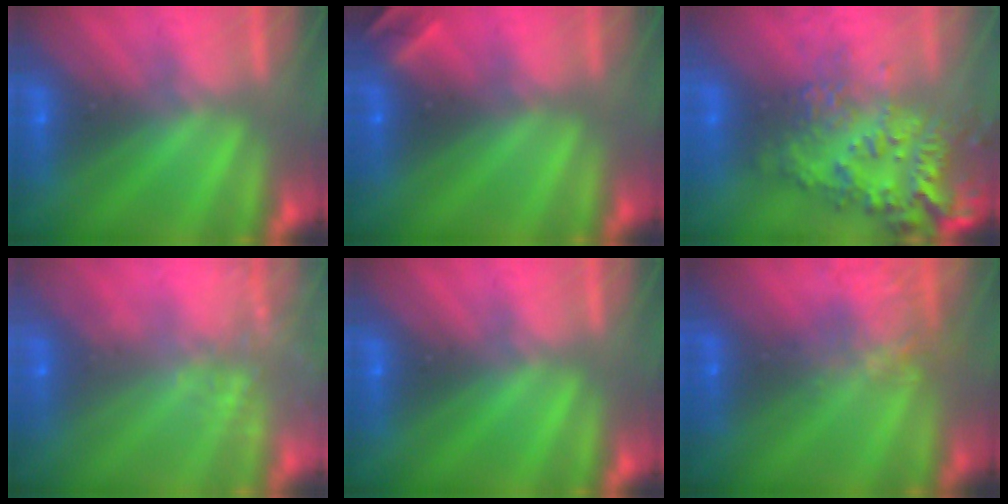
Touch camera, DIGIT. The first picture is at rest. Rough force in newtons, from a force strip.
{"total": 2.0}
{"total": 7.0}
{"total": 9.2}
{"total": 0.0}
{"total": 7.4}